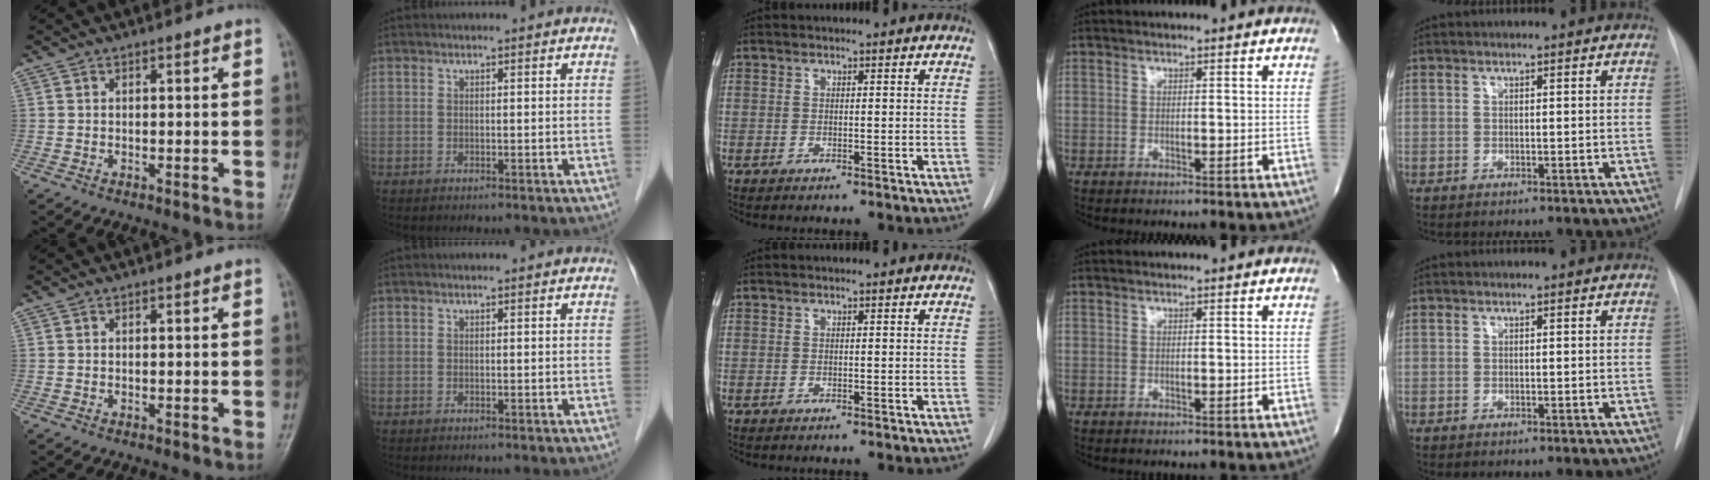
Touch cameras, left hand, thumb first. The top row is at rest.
{}